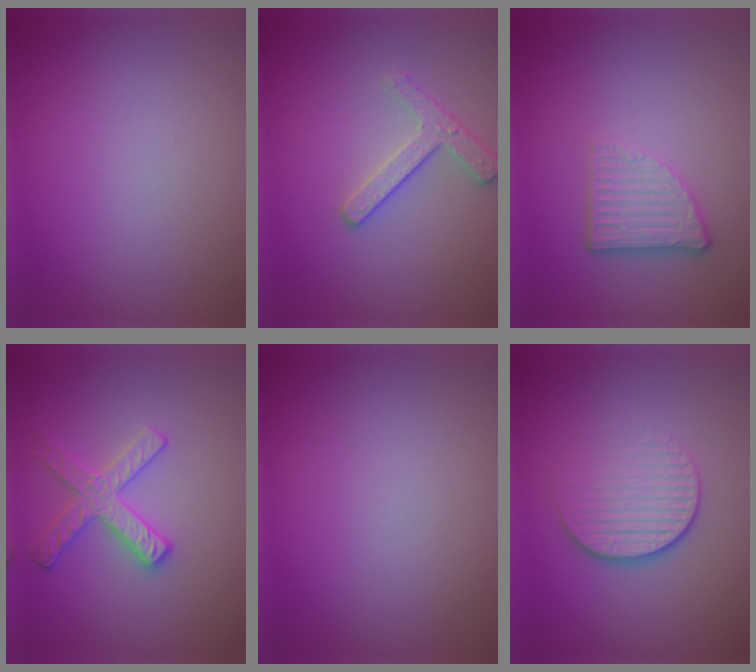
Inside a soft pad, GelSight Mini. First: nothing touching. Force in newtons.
{"total": 2.5, "press": 2.4, "slide": 0.7}
{"total": 3.0, "press": 2.1, "slide": 2.1}
{"total": 2.9, "press": 2.8, "slide": 0.6}
{"total": 0.0}
{"total": 4.0, "press": 2.7, "slide": 3.0}